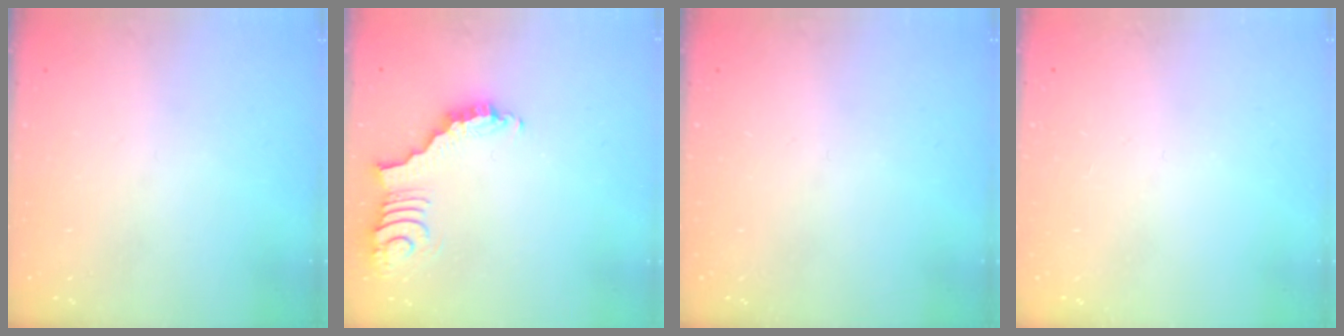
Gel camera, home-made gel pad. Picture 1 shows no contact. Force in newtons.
{"total": 4.0, "press": 3.9, "slide": 0.7}
{"total": 0.0}
{"total": 1.5, "press": 1.5, "slide": 0.1}